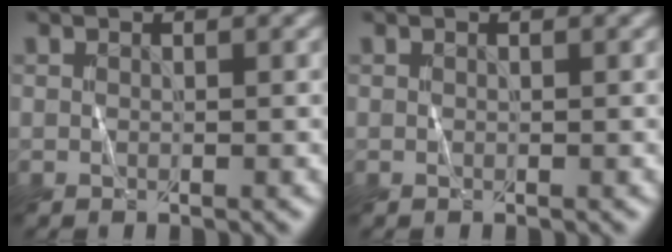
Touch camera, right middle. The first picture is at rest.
{"total": 0.0}